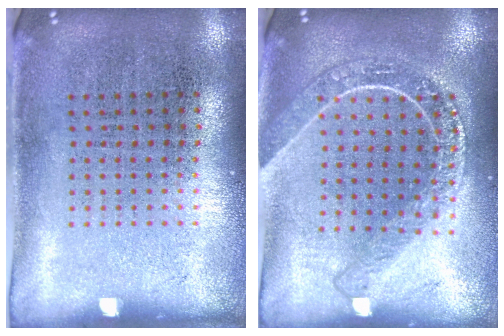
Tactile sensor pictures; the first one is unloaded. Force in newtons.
{"total": 1.9, "press": 1.7, "slide": 0.8}